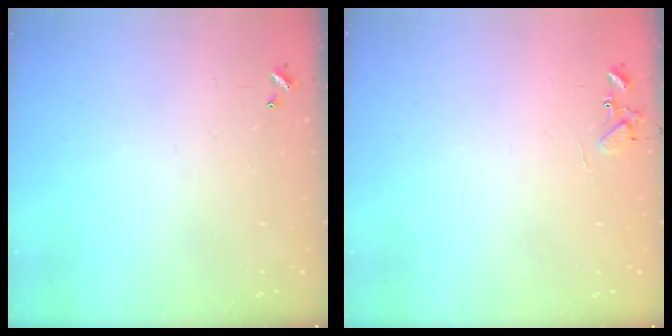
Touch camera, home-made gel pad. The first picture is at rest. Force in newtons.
{"total": 7.6, "press": 7.6, "slide": 0.6}